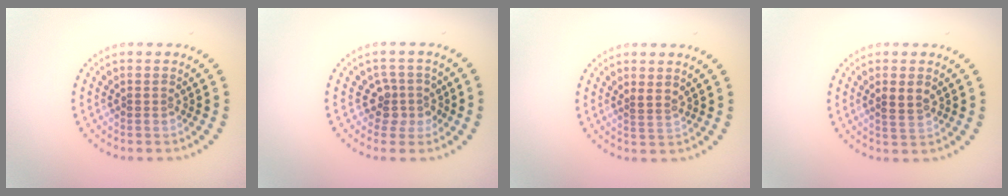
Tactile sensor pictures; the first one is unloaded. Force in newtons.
{"total": 2.5, "press": 1.9, "slide": 1.6}
{"total": 0.8, "press": 0.5, "slide": 0.6}
{"total": 1.9, "press": 1.8, "slide": 0.5}